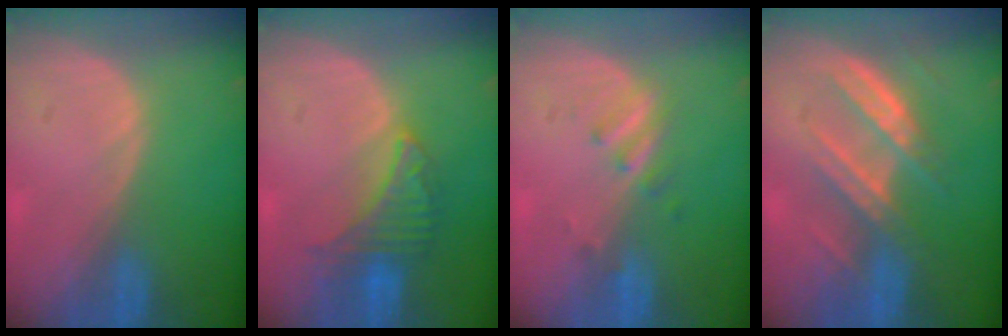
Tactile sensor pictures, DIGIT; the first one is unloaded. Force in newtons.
{"total": 5.5, "press": 5.5, "slide": 0.4}
{"total": 2.8, "press": 2.6, "slide": 1.2}
{"total": 6.9, "press": 6.8, "slide": 1.0}